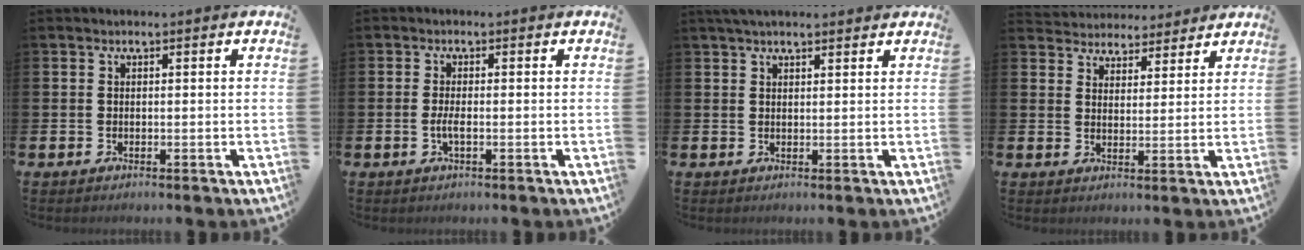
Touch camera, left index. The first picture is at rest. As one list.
[{"total": 1.8, "force": [-0.4, 0.4, 1.7], "torque": [-0.032, 0.001, -0.008]}, {"total": 2.6, "force": [2.3, 0.6, 1.0], "torque": [-0.022, -0.002, 0.042]}, {"total": 4.2, "force": [4.0, 1.3, -0.6], "torque": [-0.005, -0.025, 0.070]}]